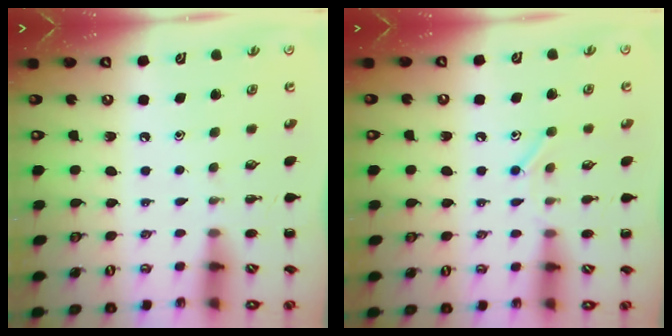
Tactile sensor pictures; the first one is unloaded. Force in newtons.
{"total": 8.0, "press": 7.9, "slide": 0.6}